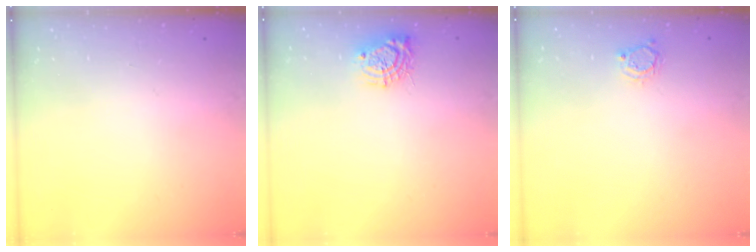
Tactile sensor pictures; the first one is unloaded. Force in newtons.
{"total": 8.7, "press": 8.7, "slide": 0.5}
{"total": 4.8, "press": 4.8, "slide": 0.4}